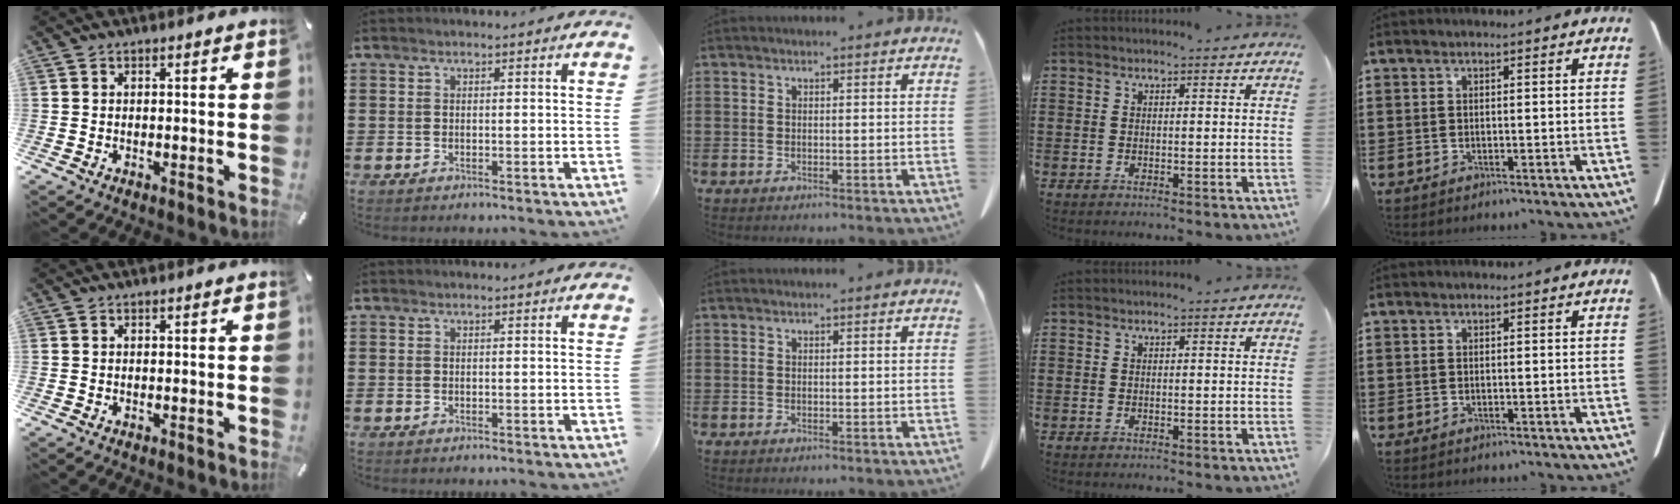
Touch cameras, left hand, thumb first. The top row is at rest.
{}